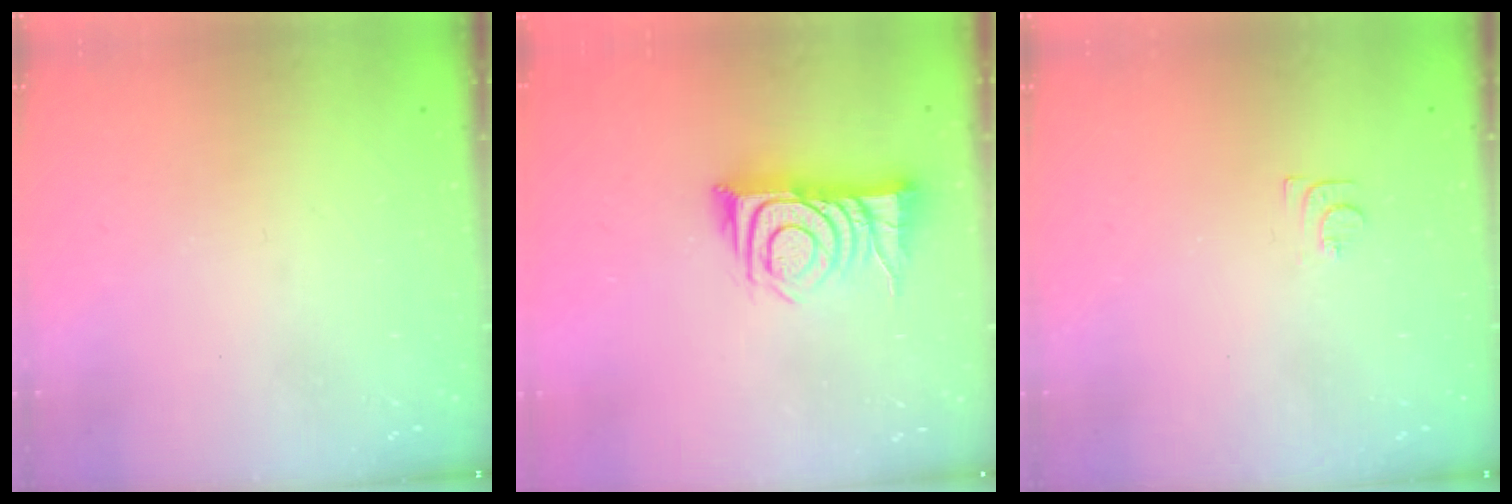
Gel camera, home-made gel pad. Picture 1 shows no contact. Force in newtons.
{"total": 11.9, "press": 11.9, "slide": 0.6}
{"total": 6.6, "press": 6.6, "slide": 0.7}